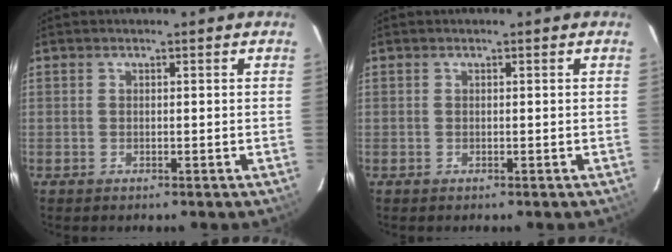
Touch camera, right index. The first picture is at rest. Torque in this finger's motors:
{"motor_torque": [-0.03, 0.00, 0.01, 0.00]}